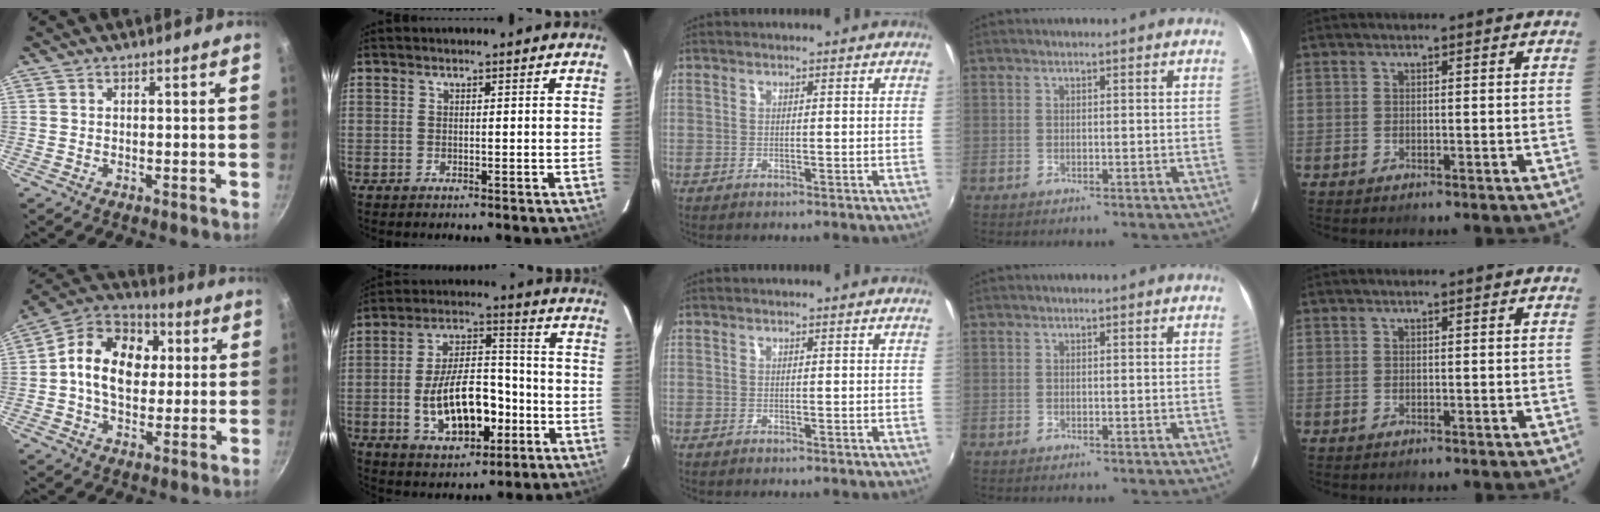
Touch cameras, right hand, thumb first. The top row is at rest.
{"thumb": {"total": 16.1, "force": [2.0, 11.8, 10.9], "torque": [-0.147, 0.019, 0.012]}, "index": {"total": 15.6, "force": [-4.6, 7.9, 12.6], "torque": [-0.240, 0.016, -0.060]}}